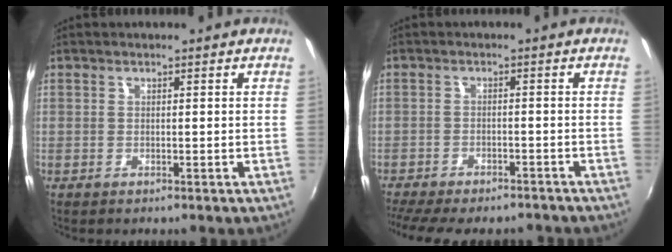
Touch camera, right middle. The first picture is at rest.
{"total": 13.2, "force": [-11.2, 3.6, 5.8], "torque": [-0.127, -0.029, -0.162]}